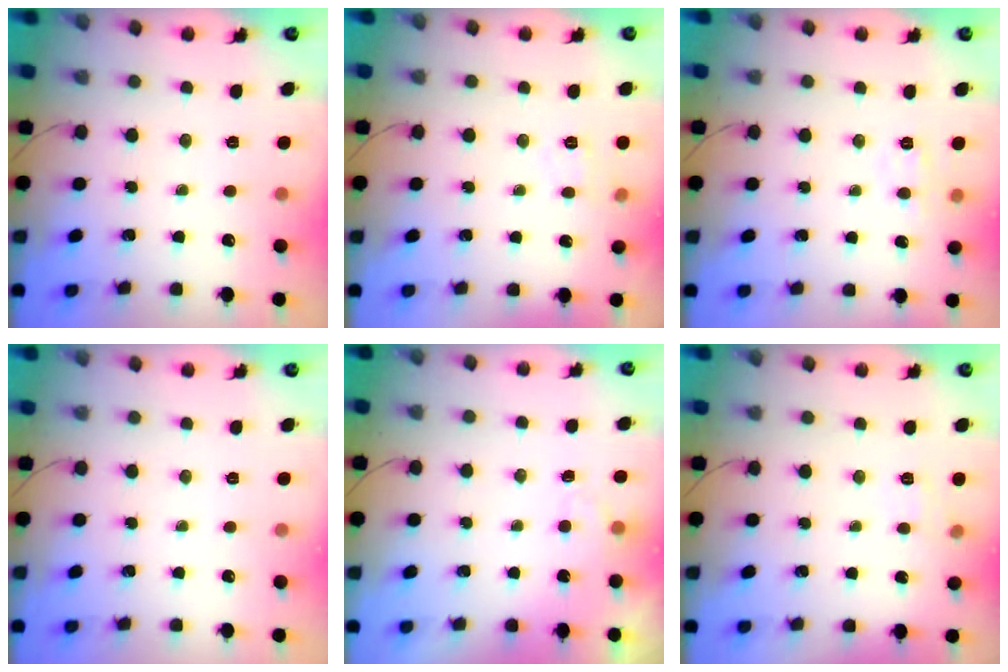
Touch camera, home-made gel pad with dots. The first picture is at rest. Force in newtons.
{"total": 4.4, "press": 4.1, "slide": 1.6}
{"total": 6.1, "press": 6.0, "slide": 1.1}
{"total": 0.0}
{"total": 2.0, "press": 1.5, "slide": 1.3}
{"total": 4.0, "press": 3.6, "slide": 1.8}